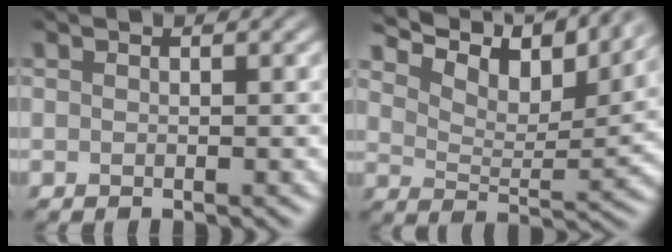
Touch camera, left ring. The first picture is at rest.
{"total": 9.9, "force": [8.5, 2.5, 4.5], "torque": [-0.086, 0.007, 0.130]}